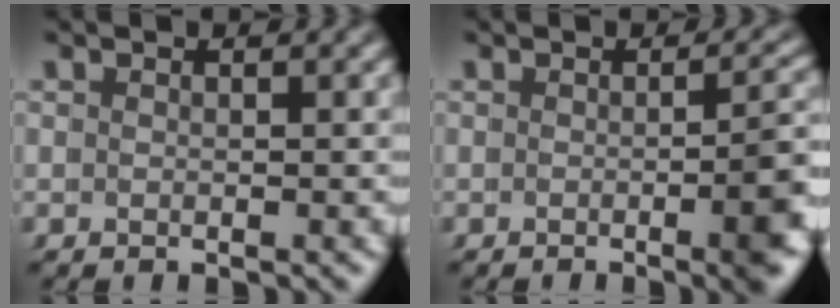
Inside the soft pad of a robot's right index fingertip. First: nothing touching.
{"total": 4.1, "force": [-1.4, 0.3, 3.9], "torque": [-0.029, 0.002, -0.023]}